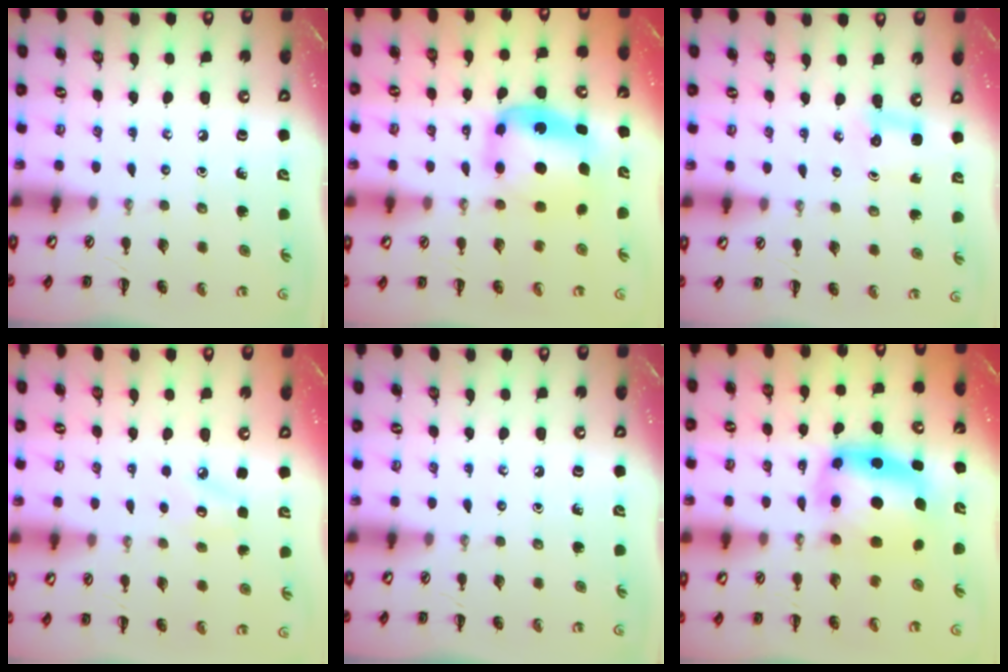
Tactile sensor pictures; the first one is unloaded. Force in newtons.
{"total": 6.3, "press": 6.1, "slide": 1.5}
{"total": 2.6, "press": 2.5, "slide": 0.7}
{"total": 3.7, "press": 3.6, "slide": 0.9}
{"total": 0.0}
{"total": 6.6, "press": 6.4, "slide": 1.6}